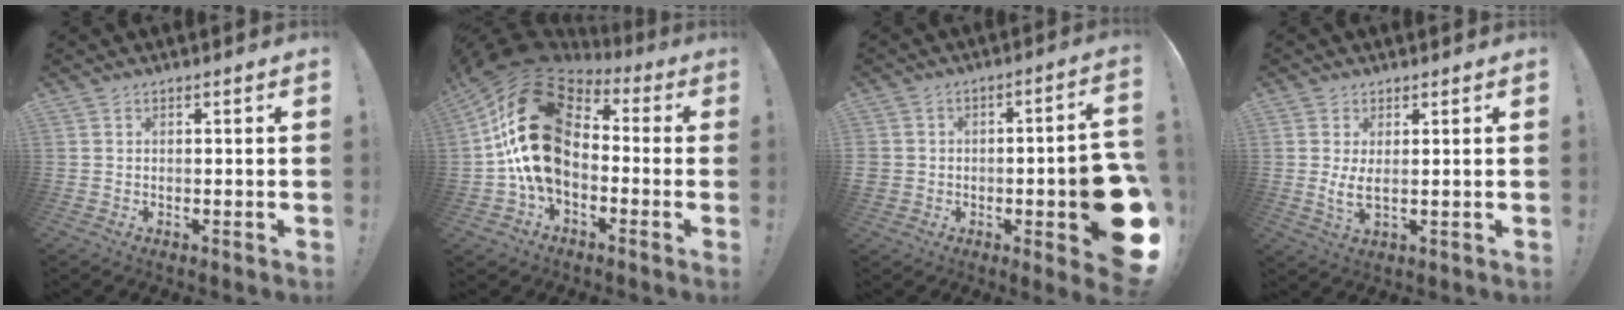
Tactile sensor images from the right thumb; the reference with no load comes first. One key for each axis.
{"total": 26.0, "fx": 3.4, "fy": 16.4, "fz": 19.9, "tx": -0.364, "ty": -0.009, "tz": 0.074}
{"total": 12.4, "fx": -4.5, "fy": 6.1, "fz": 9.8, "tx": -0.116, "ty": 0.027, "tz": -0.065}
{"total": 4.4, "fx": 1.1, "fy": 1.4, "fz": 4.0, "tx": -0.062, "ty": -0.015, "tz": 0.018}